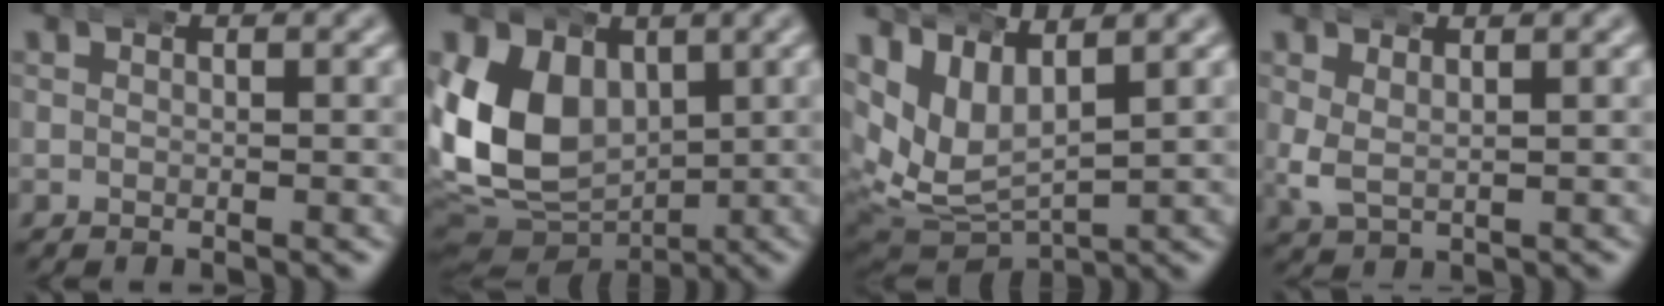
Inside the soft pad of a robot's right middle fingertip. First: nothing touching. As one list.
[{"total": 12.0, "force": [1.0, 9.6, 7.1], "torque": [-0.157, -0.030, 0.030]}, {"total": 9.8, "force": [1.8, 7.7, 5.8], "torque": [-0.134, -0.020, 0.033]}, {"total": 1.8, "force": [0.8, 1.0, 1.3], "torque": [-0.043, -0.015, 0.029]}]